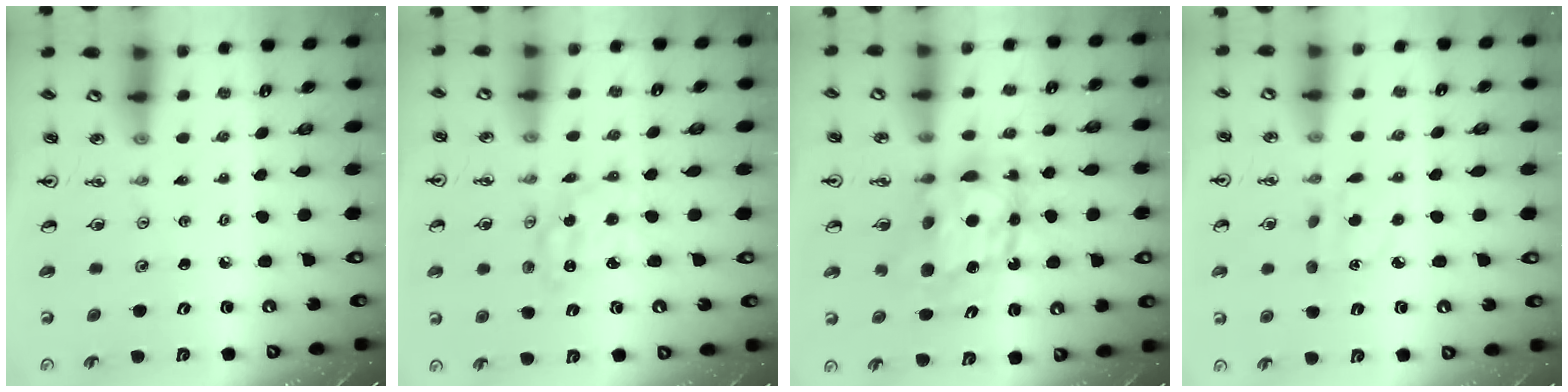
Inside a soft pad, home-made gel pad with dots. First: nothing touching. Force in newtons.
{"total": 2.6, "press": 2.6, "slide": 0.3}
{"total": 11.3, "press": 11.3, "slide": 1.2}
{"total": 3.3, "press": 3.2, "slide": 0.8}